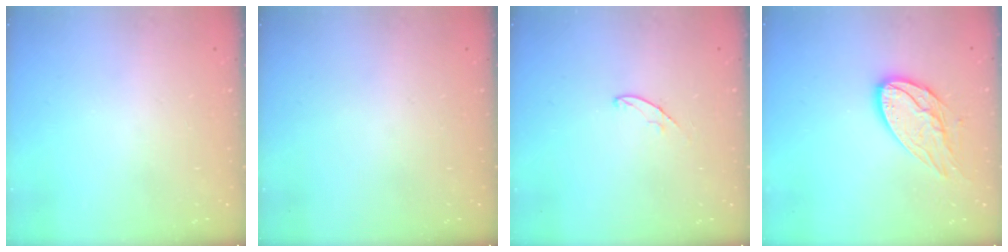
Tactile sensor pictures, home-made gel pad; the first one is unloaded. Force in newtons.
{"total": 0.0}
{"total": 4.2, "press": 4.2, "slide": 0.4}
{"total": 12.8, "press": 12.8, "slide": 1.0}